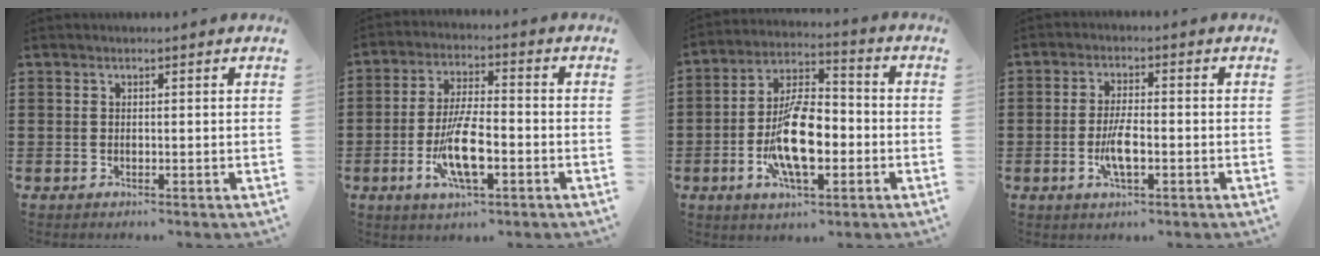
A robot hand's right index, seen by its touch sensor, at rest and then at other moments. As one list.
[{"total": 9.9, "force": [-3.0, 3.2, 8.9], "torque": [-0.182, -0.013, -0.055]}, {"total": 12.6, "force": [-3.3, 5.5, 10.8], "torque": [-0.214, -0.004, -0.061]}, {"total": 5.2, "force": [-1.5, 1.5, 4.7], "torque": [-0.100, -0.004, -0.031]}]